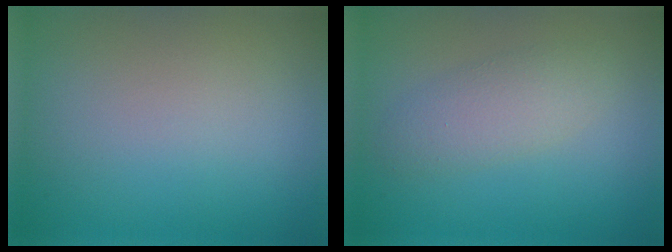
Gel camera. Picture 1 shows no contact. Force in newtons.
{"total": 2.8, "press": 2.8, "slide": 0.0}